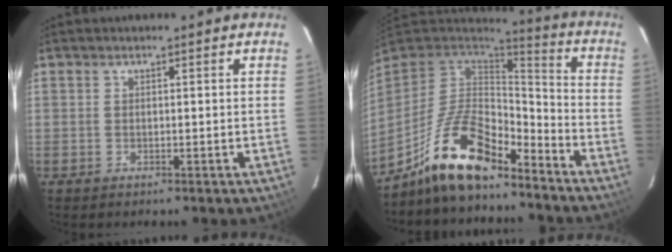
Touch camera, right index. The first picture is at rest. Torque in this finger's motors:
{"motor_torque": [1.02, -1.11, 0.76, 0.21]}